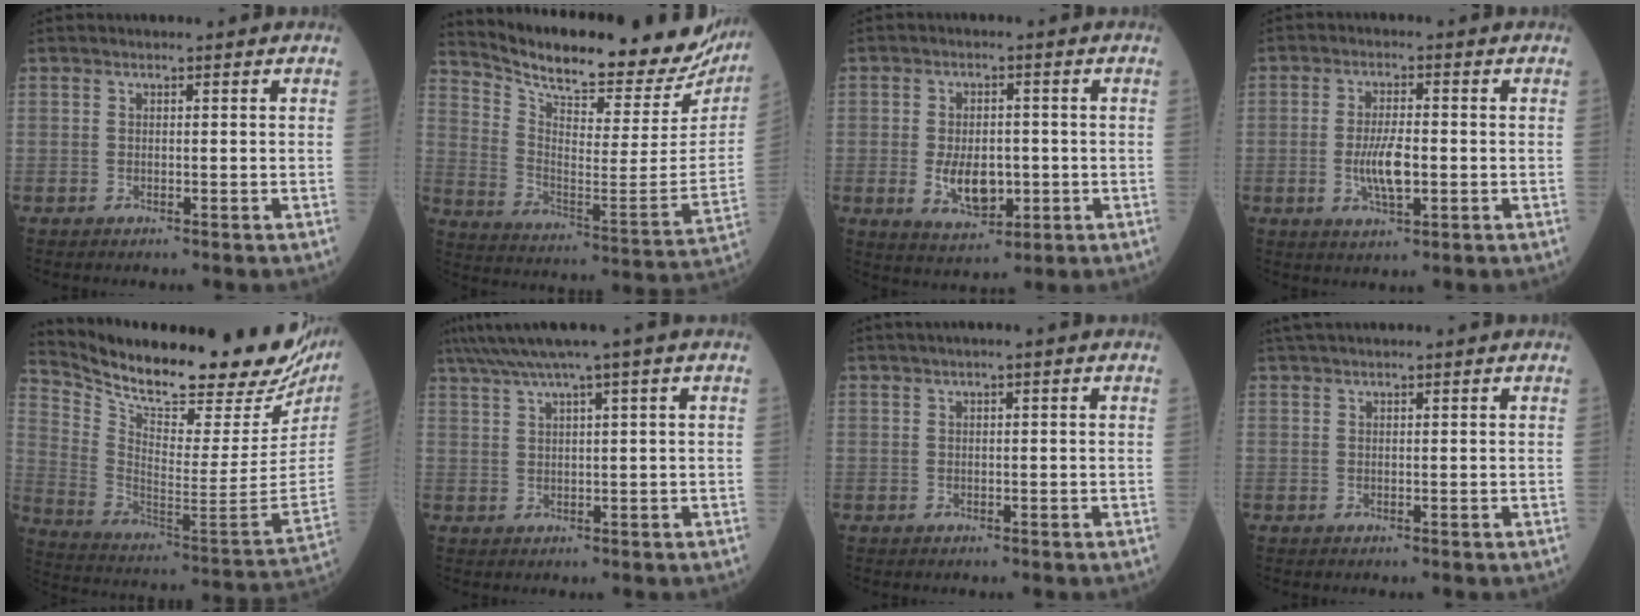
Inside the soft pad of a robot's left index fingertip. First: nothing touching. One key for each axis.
{"total": 26.4, "fx": 24.0, "fy": 5.5, "fz": 9.6, "tx": -0.165, "ty": -0.073, "tz": 0.322}
{"total": 6.8, "fx": -1.3, "fy": 3.8, "fz": 5.5, "tx": -0.102, "ty": -0.006, "tz": -0.012}
{"total": 5.3, "fx": -0.9, "fy": 1.5, "fz": 5.0, "tx": -0.104, "ty": -0.005, "tz": -0.017}
{"total": 28.1, "fx": 23.7, "fy": 6.1, "fz": 13.7, "tx": -0.239, "ty": -0.061, "tz": 0.336}
{"total": 6.7, "fx": 4.5, "fy": -1.2, "fz": 4.8, "tx": -0.086, "ty": 0.032, "tz": 0.079}
{"total": 0.9, "fx": 0.4, "fy": -0.1, "fz": 0.9, "tx": -0.016, "ty": 0.006, "tz": 0.008}
{"total": 2.3, "fx": 2.0, "fy": -0.2, "fz": 1.1, "tx": -0.015, "ty": 0.025, "tz": 0.039}